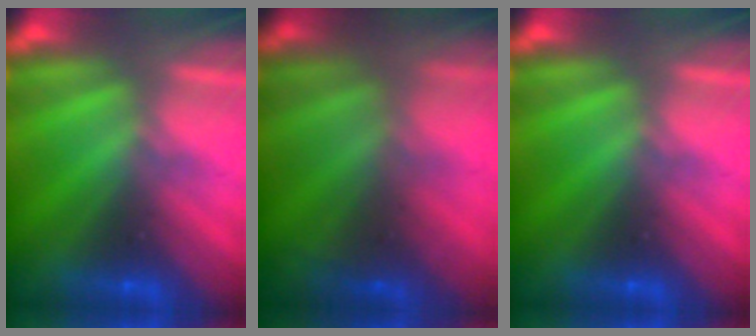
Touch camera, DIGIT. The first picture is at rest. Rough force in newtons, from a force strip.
{"total": 11.5}
{"total": 0.0}